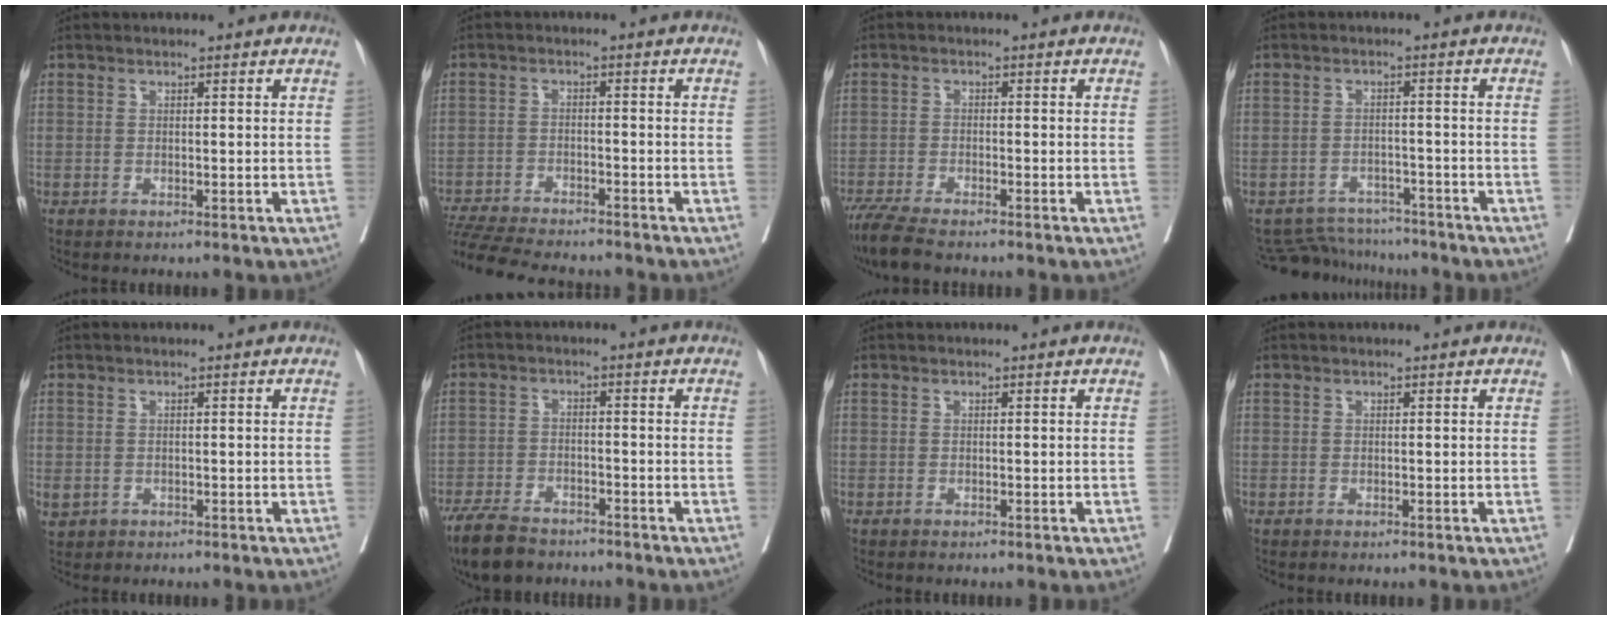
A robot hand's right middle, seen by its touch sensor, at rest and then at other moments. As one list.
[{"total": 14.3, "force": [-13.0, 1.9, 5.7], "torque": [-0.117, -0.021, -0.199]}, {"total": 7.2, "force": [-6.0, 0.9, 3.9], "torque": [-0.073, -0.021, -0.107]}, {"total": 8.2, "force": [-7.9, 2.1, 0.0], "torque": [-0.001, 0.005, -0.117]}, {"total": 2.0, "force": [-0.5, 1.6, 1.1], "torque": [-0.029, -0.002, 0.001]}, {"total": 8.4, "force": [-6.9, 3.0, 3.7], "torque": [-0.070, -0.014, -0.120]}, {"total": 0.0}, {"total": 0.0}]